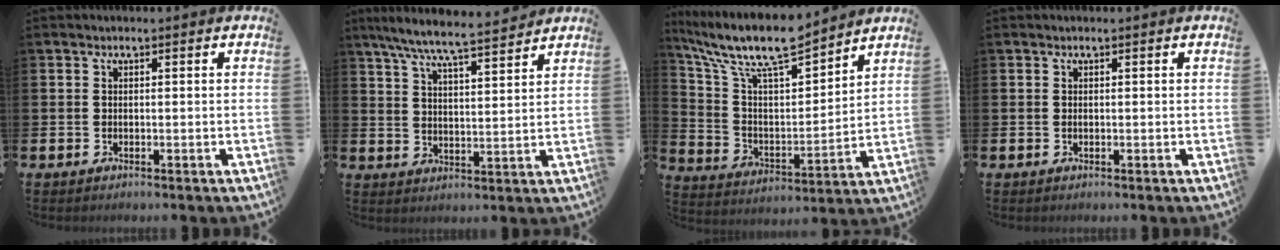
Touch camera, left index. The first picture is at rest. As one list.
[{"total": 7.6, "force": [7.1, 0.3, 2.7], "torque": [-0.078, -0.043, 0.125]}, {"total": 11.4, "force": [10.0, 2.7, 5.0], "torque": [-0.131, -0.064, 0.172]}, {"total": 0.0}]